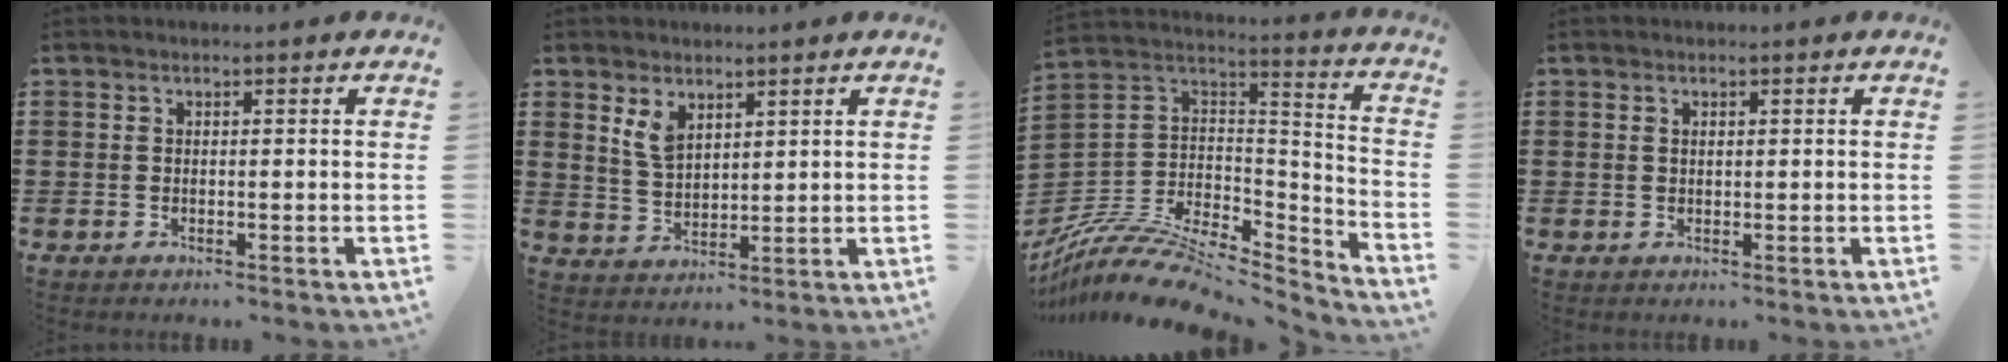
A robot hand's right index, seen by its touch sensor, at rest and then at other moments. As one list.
[{"total": 3.9, "force": [2.2, 2.2, 2.4], "torque": [-0.055, 0.004, 0.041]}, {"total": 10.0, "force": [-7.8, 3.6, 5.1], "torque": [-0.104, 0.006, -0.153]}, {"total": 0.5, "force": [0.0, 0.3, 0.5], "torque": [-0.011, 0.001, -0.001]}]